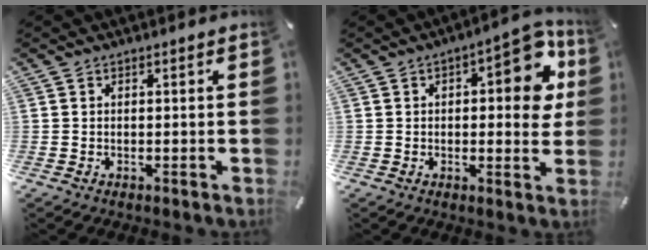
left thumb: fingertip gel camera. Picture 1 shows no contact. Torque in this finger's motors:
{"motor_torque": [0.32, -0.05, 0.52, 0.28, 0.23]}